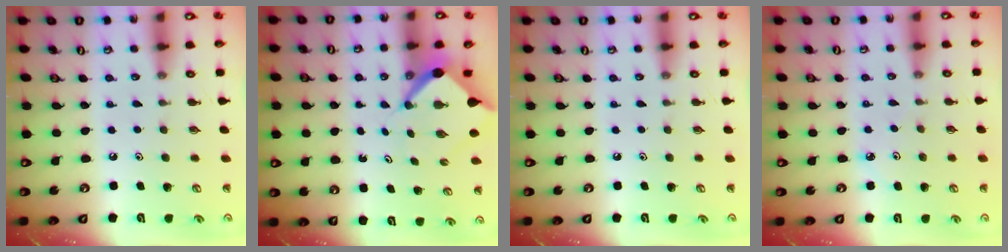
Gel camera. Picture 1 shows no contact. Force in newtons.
{"total": 6.6, "press": 6.6, "slide": 0.4}
{"total": 0.0}
{"total": 2.3, "press": 2.3, "slide": 0.2}